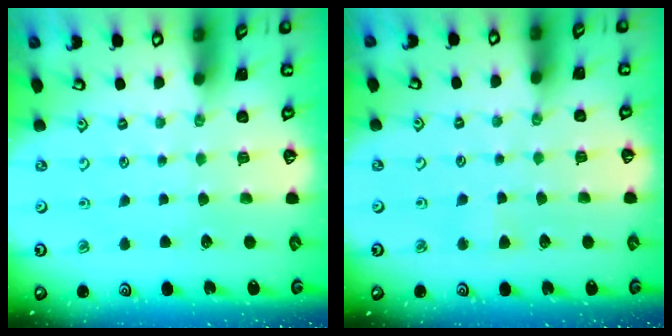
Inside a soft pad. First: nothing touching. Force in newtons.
{"total": 1.9, "press": 1.9, "slide": 0.5}